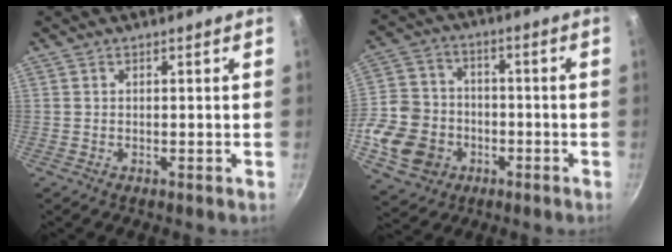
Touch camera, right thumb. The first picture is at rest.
{"total": 15.1, "force": [-4.6, 12.4, 7.2], "torque": [-0.125, 0.036, -0.078]}